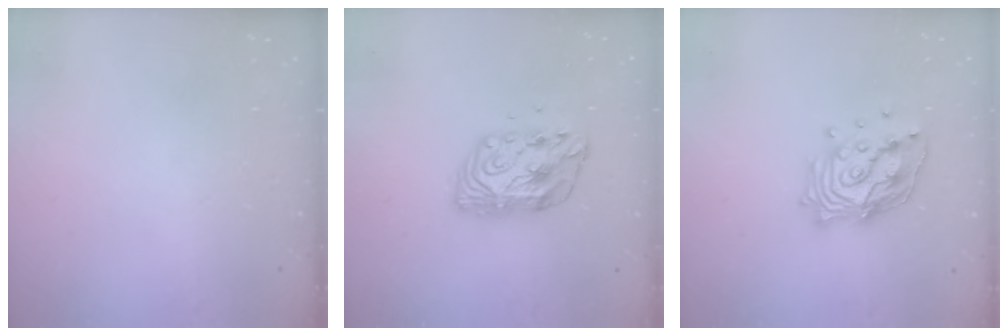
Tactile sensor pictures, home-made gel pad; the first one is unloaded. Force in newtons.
{"total": 9.7, "press": 9.7, "slide": 0.9}
{"total": 17.1, "press": 17.1, "slide": 1.3}